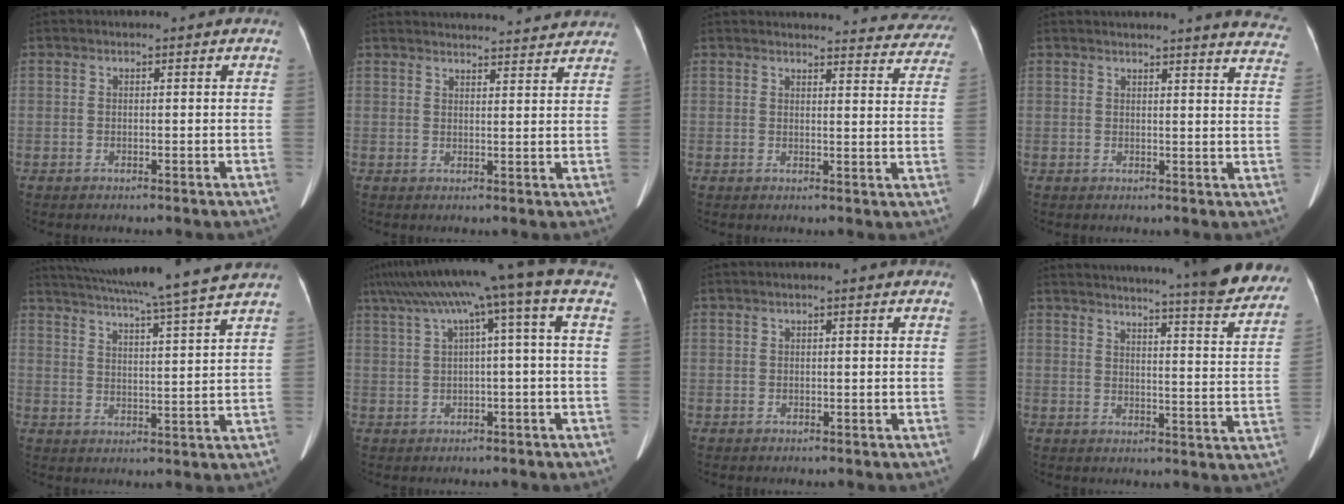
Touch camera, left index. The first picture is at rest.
{"total": 18.7, "force": [18.0, 2.6, 4.4], "torque": [-0.057, 0.016, 0.221]}
{"total": 21.7, "force": [20.9, 4.2, 3.8], "torque": [-0.031, -0.053, 0.220]}
{"total": 15.5, "force": [14.7, 1.0, 4.8], "torque": [-0.041, -0.055, 0.142]}
{"total": 17.5, "force": [15.4, -1.7, 8.0], "torque": [-0.142, -0.009, 0.216]}
{"total": 10.5, "force": [4.9, -1.1, 9.2], "torque": [-0.149, 0.054, 0.080]}
{"total": 0.0}
{"total": 27.3, "force": [24.6, 1.7, 11.7], "torque": [-0.161, -0.075, 0.287]}